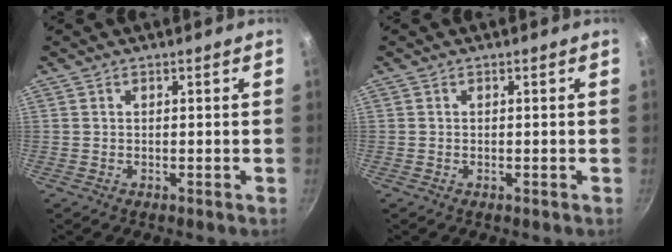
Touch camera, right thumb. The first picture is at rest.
{"total": 0.0}